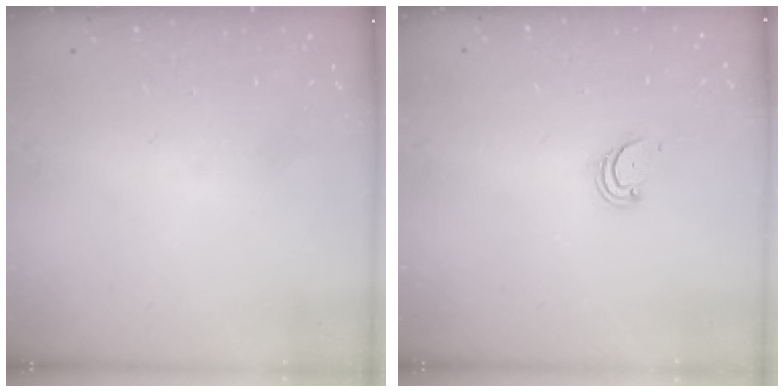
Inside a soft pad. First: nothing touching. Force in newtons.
{"total": 2.6, "press": 2.5, "slide": 0.5}